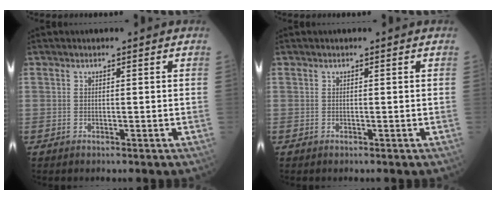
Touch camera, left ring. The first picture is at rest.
{"total": 0.0}